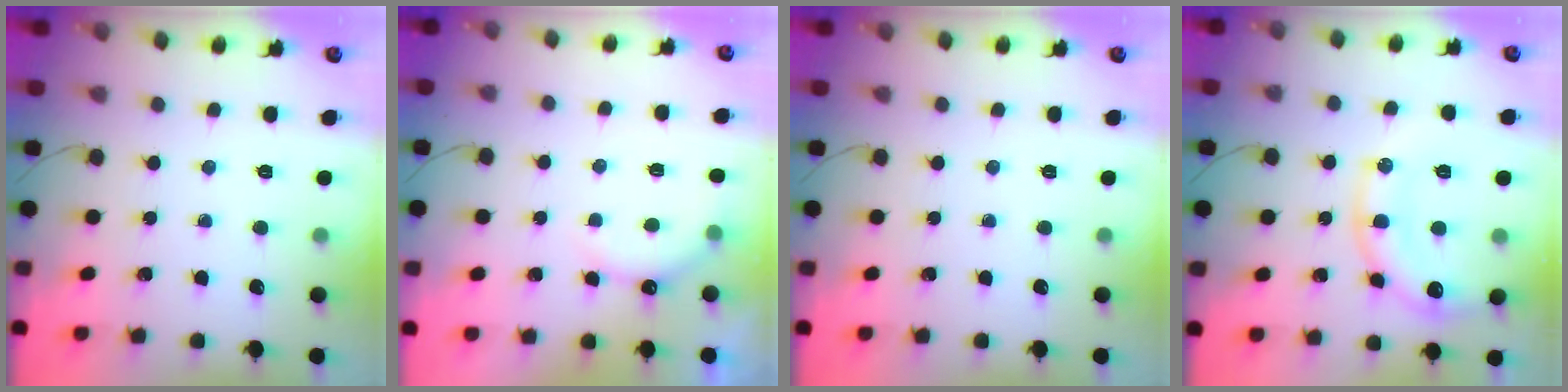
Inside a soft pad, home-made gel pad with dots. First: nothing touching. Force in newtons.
{"total": 5.3, "press": 5.2, "slide": 0.6}
{"total": 0.0}
{"total": 15.3, "press": 15.2, "slide": 1.9}